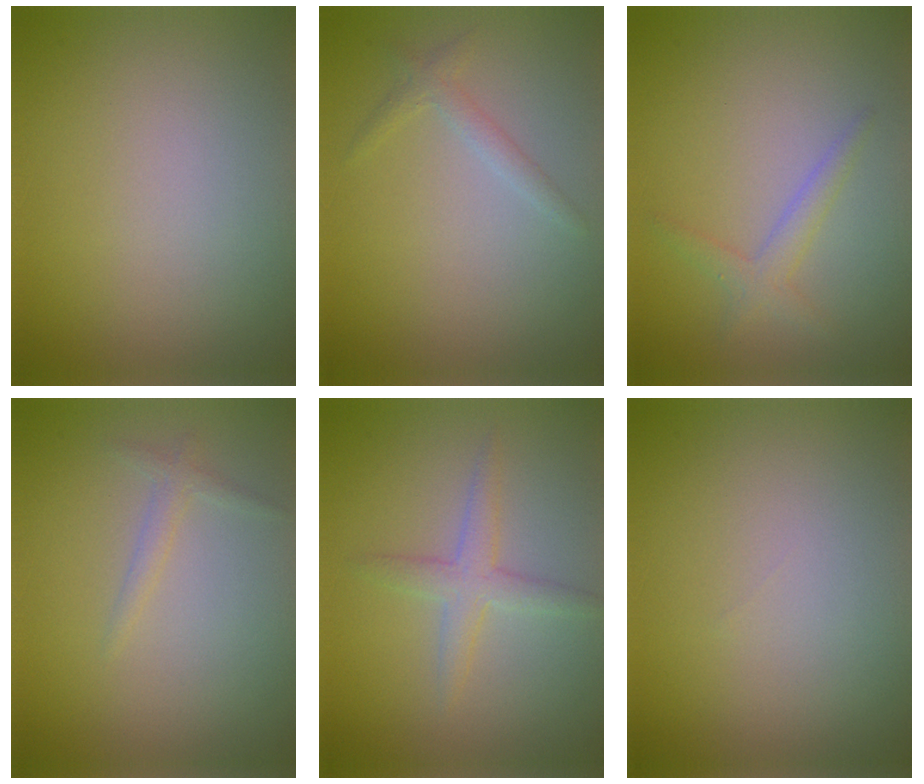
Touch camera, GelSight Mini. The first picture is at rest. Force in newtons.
{"total": 1.3, "press": 1.3, "slide": 0.0}
{"total": 1.8, "press": 1.8, "slide": 0.1}
{"total": 1.1, "press": 1.1, "slide": 0.1}
{"total": 2.3, "press": 2.3, "slide": 0.1}
{"total": 0.0}